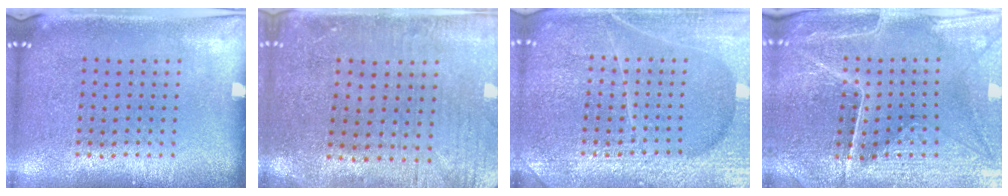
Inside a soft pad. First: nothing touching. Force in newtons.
{"total": 0.6, "press": 0.4, "slide": 0.4}
{"total": 4.9, "press": 4.9, "slide": 0.5}
{"total": 3.4, "press": 3.4, "slide": 0.3}